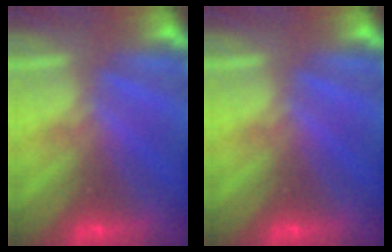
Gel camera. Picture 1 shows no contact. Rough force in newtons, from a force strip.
{"total": 0.0}